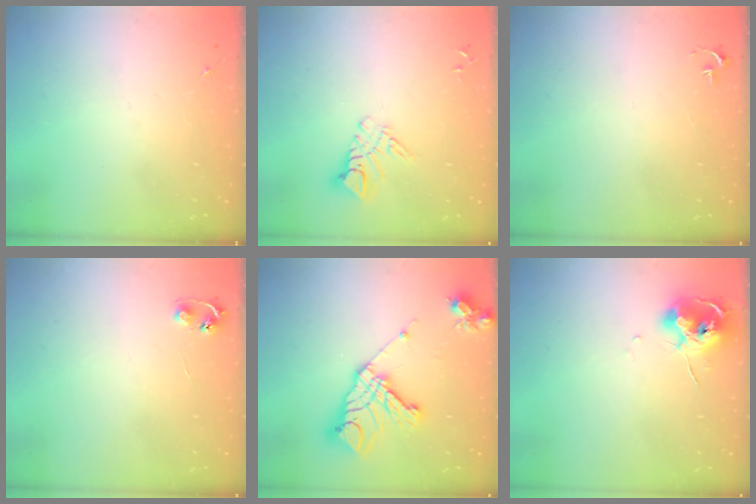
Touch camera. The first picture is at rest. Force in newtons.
{"total": 8.9, "press": 8.8, "slide": 0.9}
{"total": 2.7, "press": 2.7, "slide": 0.3}
{"total": 4.8, "press": 4.7, "slide": 0.5}
{"total": 19.8, "press": 19.6, "slide": 2.6}
{"total": 10.5, "press": 10.4, "slide": 1.0}